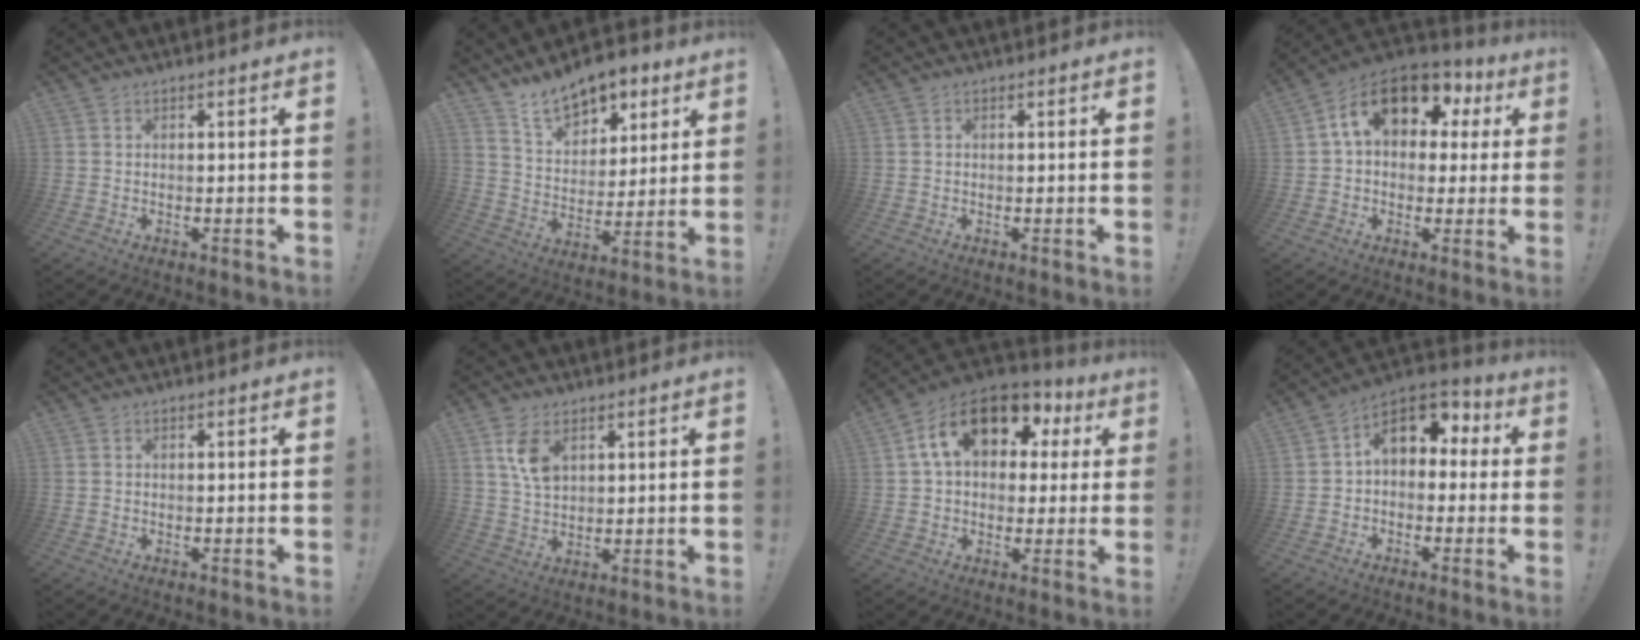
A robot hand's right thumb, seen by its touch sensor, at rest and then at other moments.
{"total": 12.5, "force": [9.6, 6.6, 4.7], "torque": [-0.076, -0.065, 0.178]}
{"total": 0.0}
{"total": 16.8, "force": [6.0, 10.5, 11.6], "torque": [-0.182, -0.007, 0.108]}
{"total": 0.0}
{"total": 8.0, "force": [3.7, 4.6, 5.3], "torque": [-0.077, -0.016, 0.069]}
{"total": 17.7, "force": [6.6, 11.2, 12.0], "torque": [-0.193, -0.008, 0.119]}
{"total": 10.9, "force": [2.7, 7.4, 7.6], "torque": [-0.104, -0.003, 0.053]}